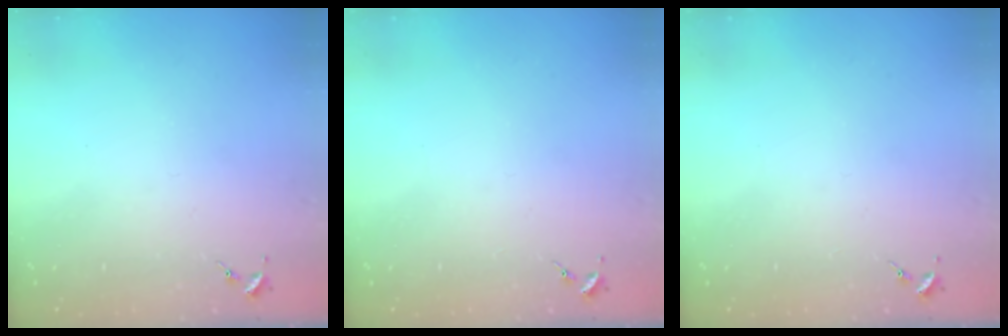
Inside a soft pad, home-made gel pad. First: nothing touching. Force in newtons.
{"total": 0.0}
{"total": 0.0}